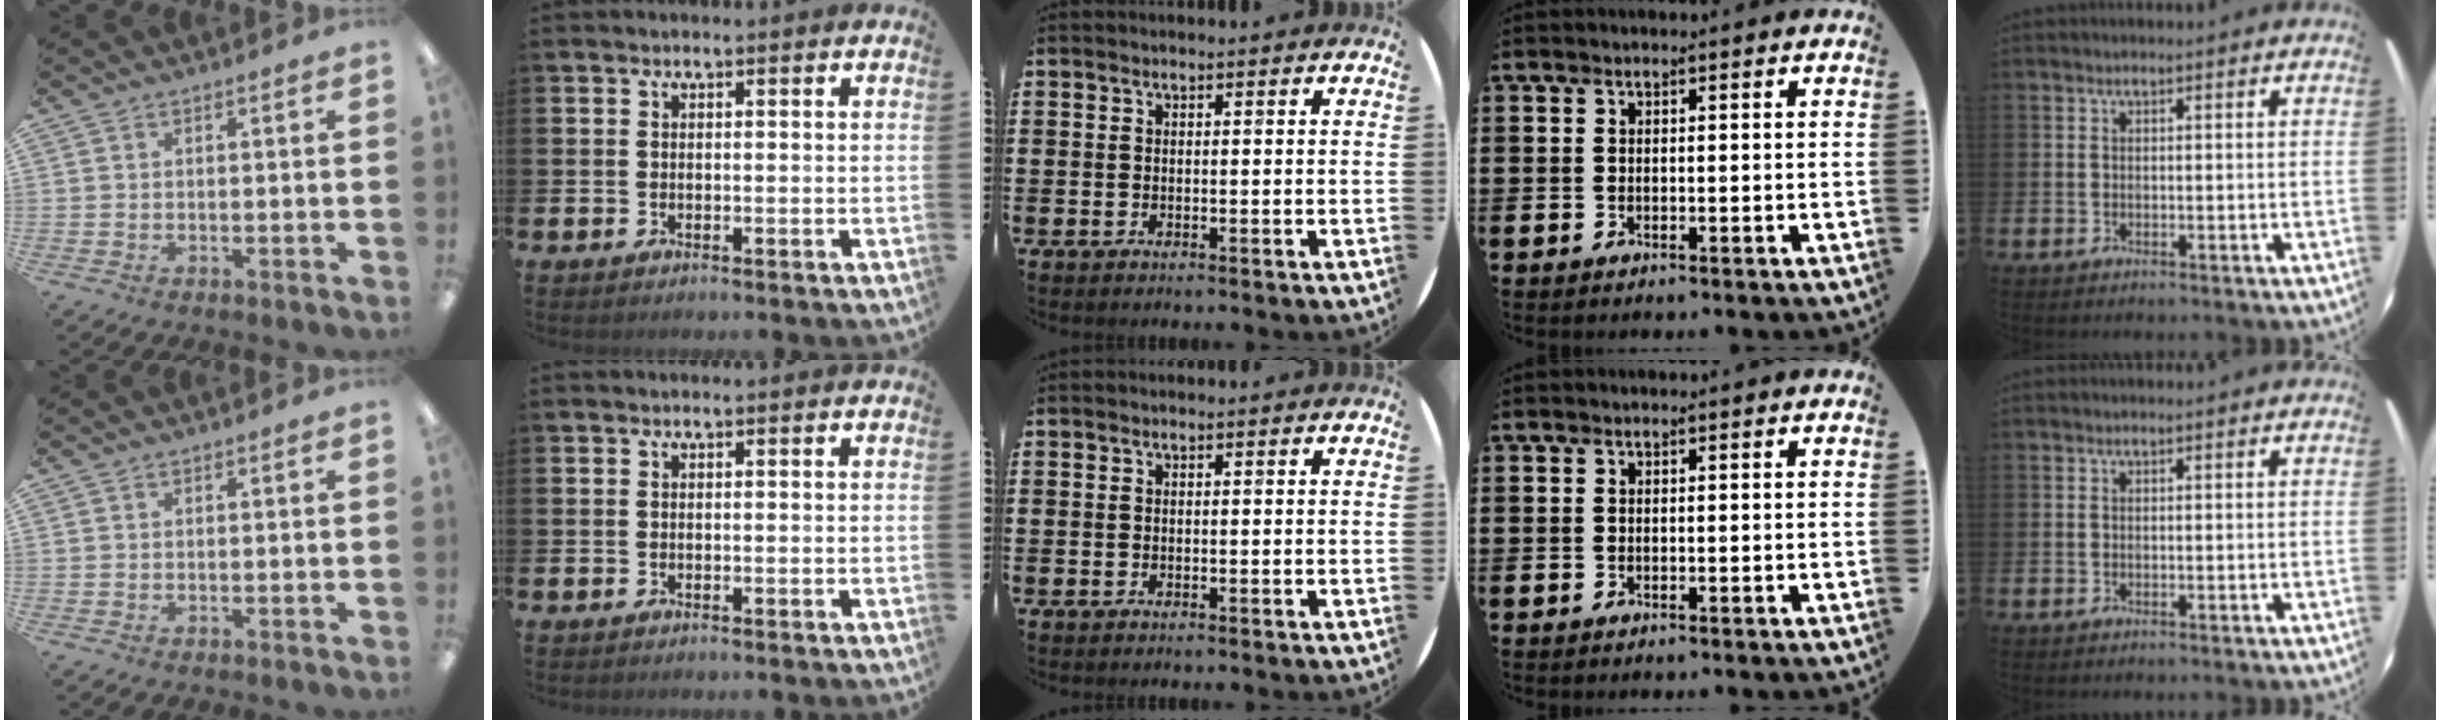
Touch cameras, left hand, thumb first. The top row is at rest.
{}